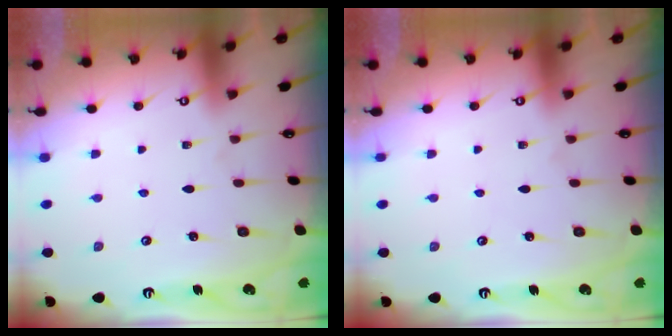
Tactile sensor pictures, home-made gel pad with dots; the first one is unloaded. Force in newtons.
{"total": 0.0}